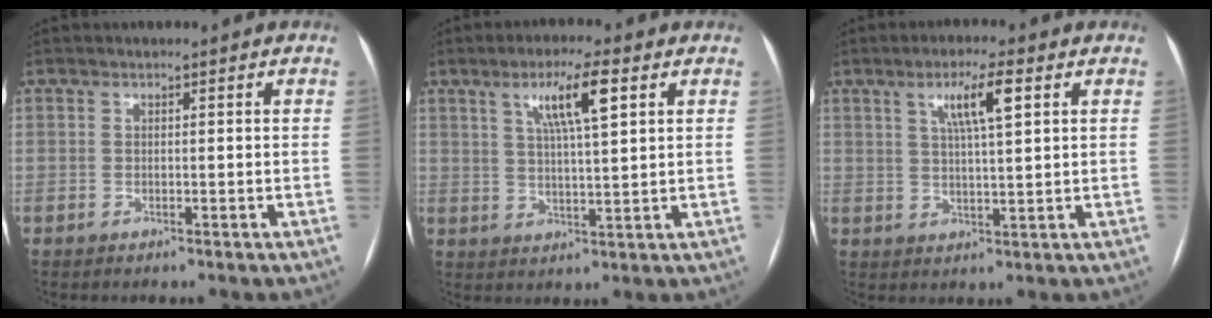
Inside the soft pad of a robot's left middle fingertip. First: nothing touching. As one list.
[{"total": 7.7, "force": [3.5, 0.7, 6.8], "torque": [-0.124, 0.008, 0.060]}, {"total": 6.3, "force": [2.7, 0.5, 5.6], "torque": [-0.102, 0.007, 0.047]}]